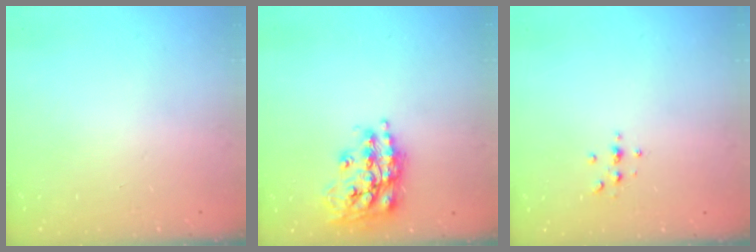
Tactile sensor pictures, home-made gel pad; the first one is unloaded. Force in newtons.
{"total": 16.5, "press": 16.5, "slide": 1.1}
{"total": 2.3, "press": 2.3, "slide": 0.2}